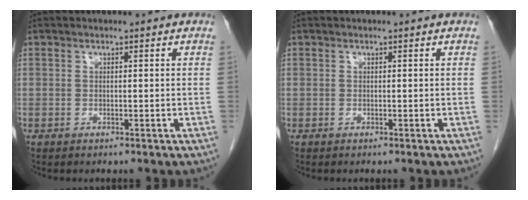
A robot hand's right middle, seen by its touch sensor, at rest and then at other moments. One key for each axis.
{"total": 0.0}